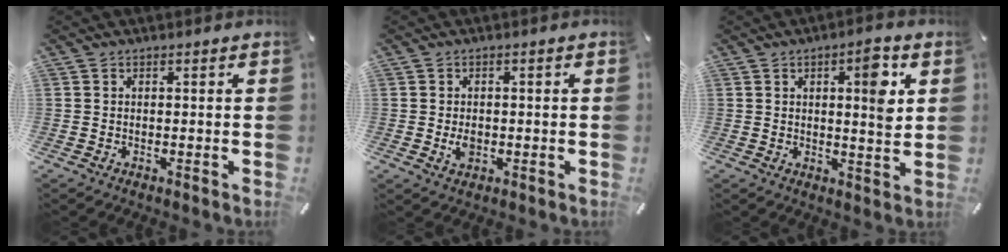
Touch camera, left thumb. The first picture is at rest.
{"total": 3.2, "force": [-0.6, 2.2, 2.1], "torque": [-0.046, 0.000, -0.012]}
{"total": 8.5, "force": [3.1, 2.4, 7.6], "torque": [-0.094, -0.019, 0.039]}